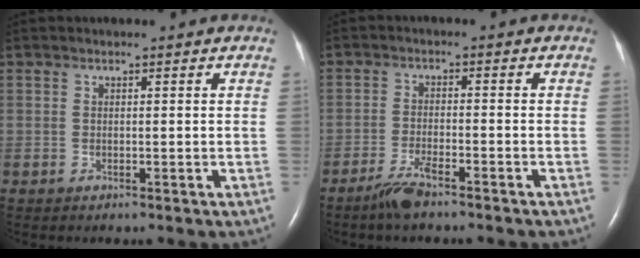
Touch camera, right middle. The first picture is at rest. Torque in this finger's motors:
{"motor_torque": [0.03, -0.01, 0.01, 0.03]}